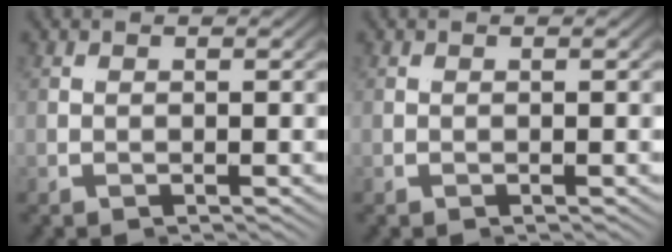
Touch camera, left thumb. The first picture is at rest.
{"total": 0.0}